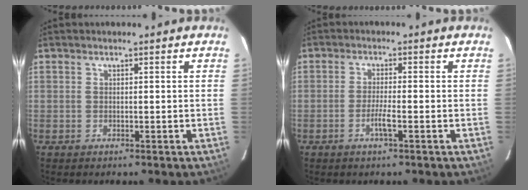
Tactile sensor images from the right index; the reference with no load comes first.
{"total": 2.9, "force": [-1.2, 0.0, 2.6], "torque": [-0.052, -0.002, -0.025]}